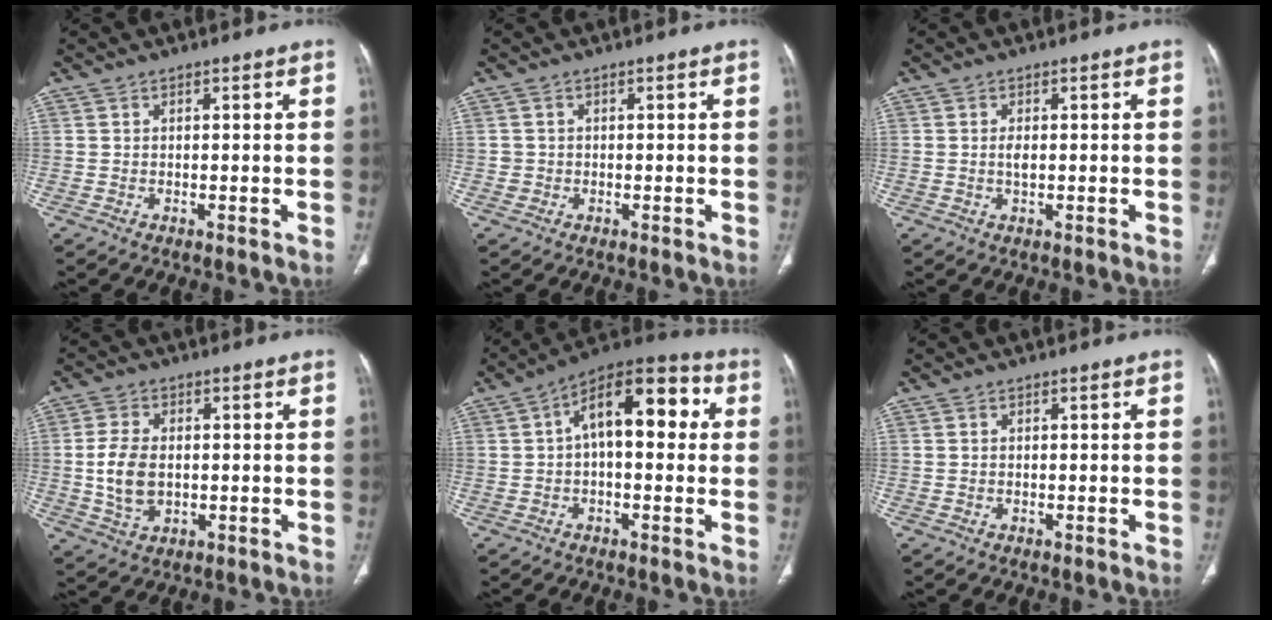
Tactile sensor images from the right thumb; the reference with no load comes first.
{"total": 1.1, "force": [-0.2, 1.1, 0.0], "torque": [0.006, 0.006, -0.004]}
{"total": 1.6, "force": [0.0, 0.8, 1.4], "torque": [-0.028, -0.001, 0.001]}
{"total": 8.1, "force": [-0.2, 5.3, 6.1], "torque": [-0.120, 0.000, 0.001]}
{"total": 14.8, "force": [2.3, 7.4, 12.6], "torque": [-0.161, 0.042, 0.028]}
{"total": 0.0}